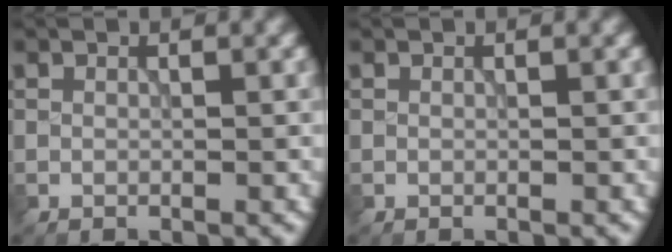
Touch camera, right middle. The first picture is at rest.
{"total": 0.0}